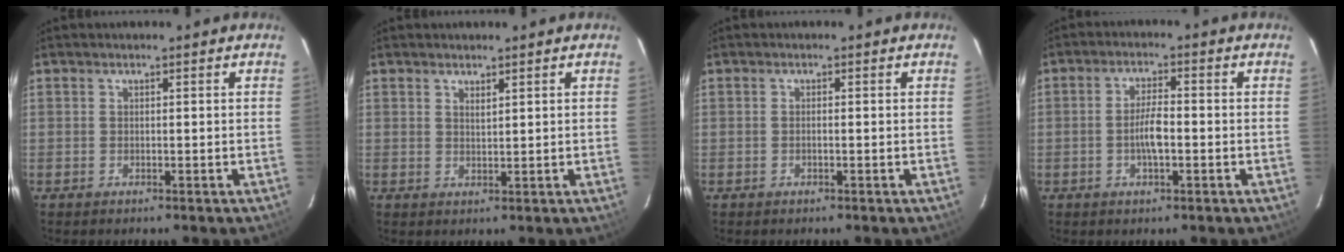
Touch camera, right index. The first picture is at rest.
{"total": 1.6, "force": [1.2, 0.5, 1.1], "torque": [-0.015, 0.003, 0.022]}
{"total": 0.8, "force": [-0.2, 0.2, 0.8], "torque": [-0.014, 0.004, -0.003]}
{"total": 5.1, "force": [-1.2, 1.7, 4.7], "torque": [-0.089, 0.005, -0.020]}